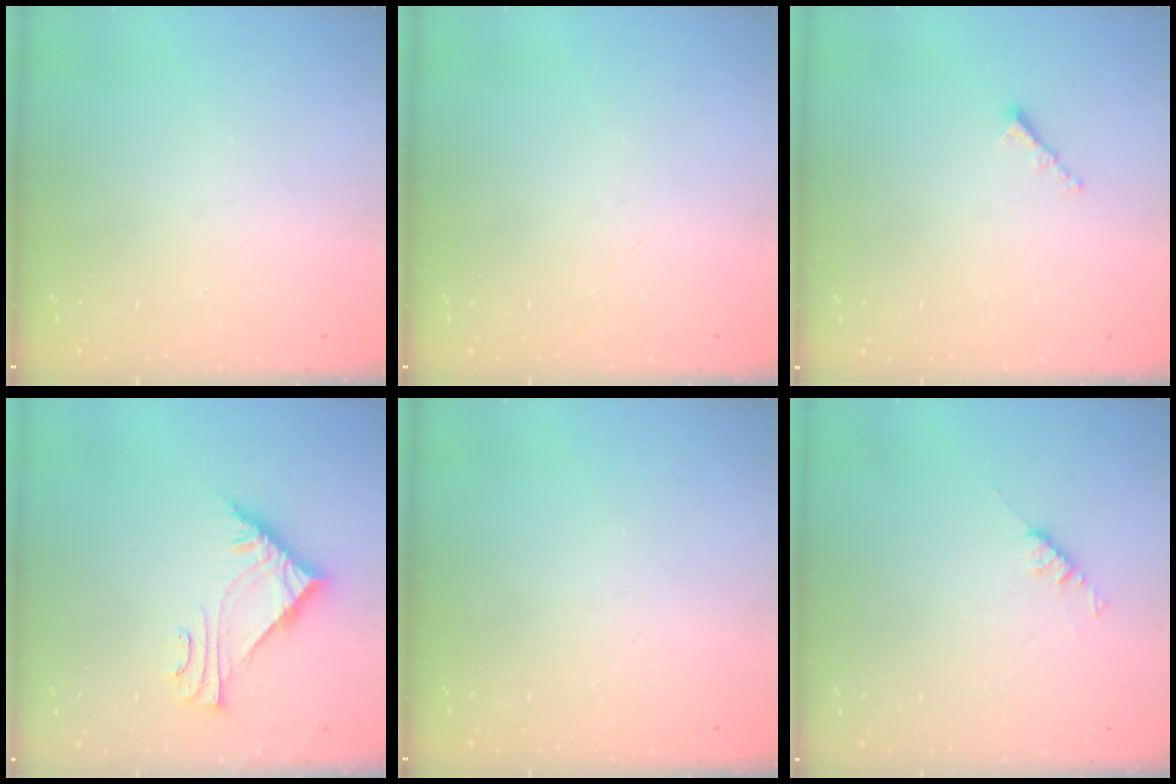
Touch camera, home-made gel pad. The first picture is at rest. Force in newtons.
{"total": 0.0}
{"total": 1.0, "press": 0.9, "slide": 0.4}
{"total": 7.4, "press": 7.4, "slide": 0.4}
{"total": 0.0}
{"total": 3.5, "press": 3.4, "slide": 0.6}